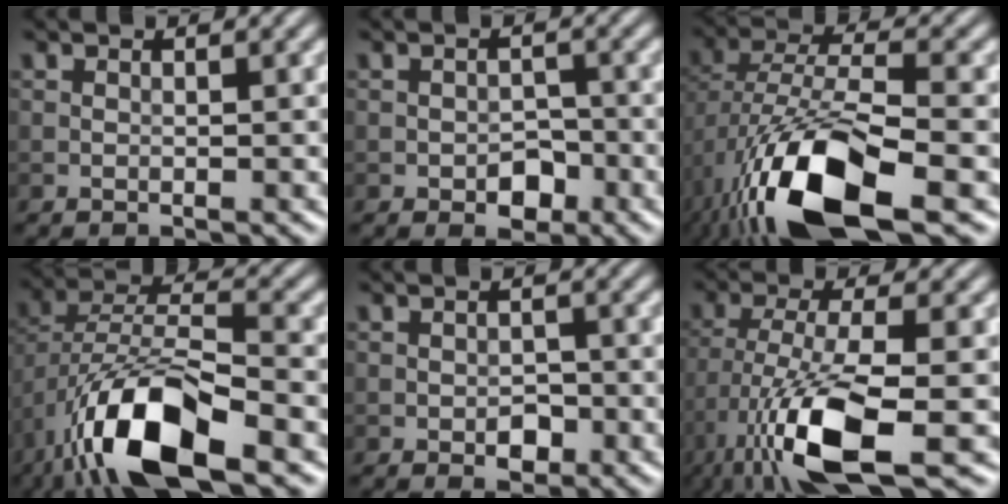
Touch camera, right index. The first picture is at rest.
{"total": 2.4, "force": [-1.0, 1.6, 1.4], "torque": [-0.018, -0.002, -0.015]}
{"total": 13.1, "force": [-6.5, 4.8, 10.3], "torque": [-0.206, -0.009, -0.116]}
{"total": 11.7, "force": [-6.1, 4.2, 9.0], "torque": [-0.177, -0.002, -0.116]}
{"total": 1.8, "force": [-0.6, 1.2, 1.2], "torque": [-0.018, -0.003, -0.010]}
{"total": 10.5, "force": [-5.0, 2.8, 8.8], "torque": [-0.174, -0.007, -0.094]}